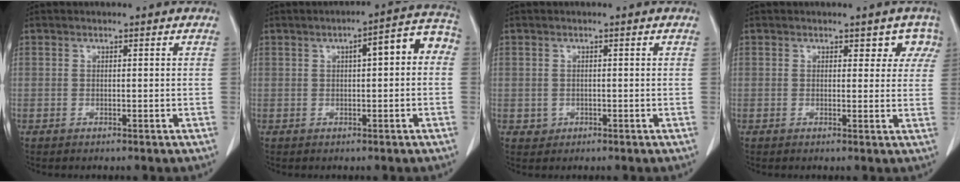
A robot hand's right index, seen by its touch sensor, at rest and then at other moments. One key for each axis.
{"total": 7.0, "fx": 1.0, "fy": 1.9, "fz": 6.7, "tx": -0.081, "ty": 0.037, "tz": 0.006}
{"total": 1.4, "fx": -0.3, "fy": 1.4, "fz": 0.1, "tx": 0.002, "ty": 0.004, "tz": -0.002}
{"total": 3.6, "fx": 2.3, "fy": 2.4, "fz": 1.3, "tx": 0.010, "ty": 0.001, "tz": 0.015}